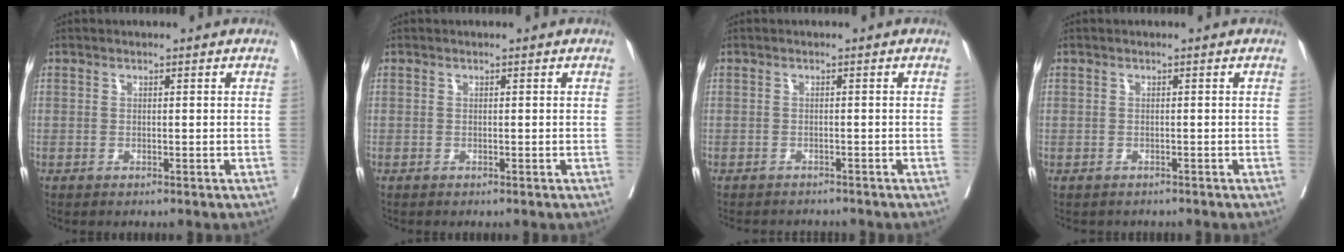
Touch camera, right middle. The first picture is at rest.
{"total": 0.0}
{"total": 4.9, "force": [-4.6, 1.3, 0.8], "torque": [-0.004, -0.005, -0.062]}
{"total": 1.7, "force": [-1.3, 1.1, -0.2], "torque": [-0.010, 0.002, -0.023]}